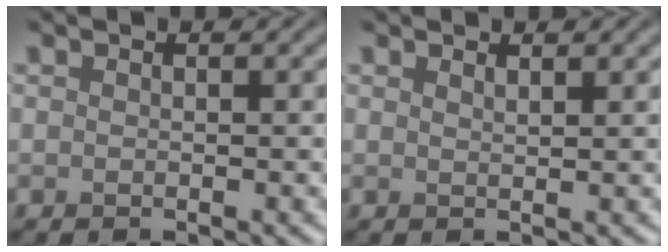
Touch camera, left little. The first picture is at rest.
{"total": 0.9, "force": [0.8, 0.2, 0.4], "torque": [-0.001, 0.000, 0.014]}